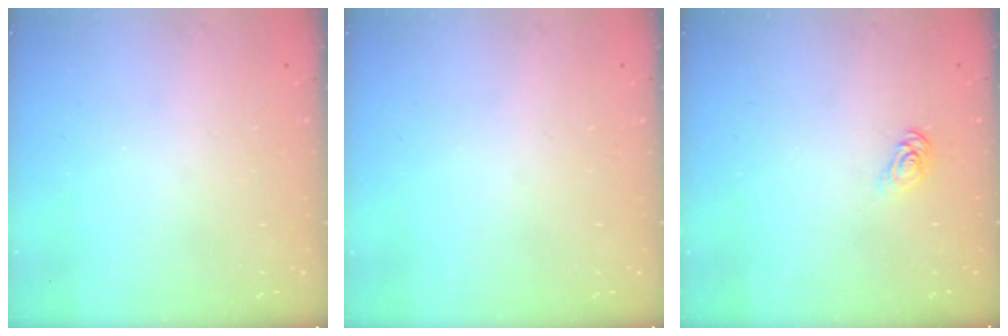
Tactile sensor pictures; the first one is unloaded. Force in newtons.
{"total": 0.0}
{"total": 5.4, "press": 5.4, "slide": 0.4}